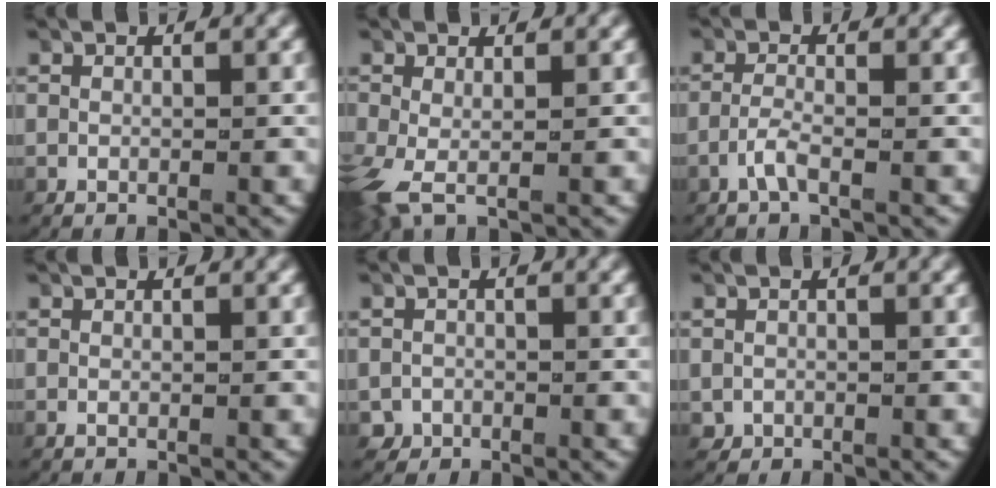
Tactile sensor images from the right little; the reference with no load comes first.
{"total": 2.1, "force": [-0.5, 1.0, 1.7], "torque": [-0.064, -0.018, -0.001]}
{"total": 1.7, "force": [-1.4, 0.2, 1.0], "torque": [-0.029, -0.009, -0.025]}
{"total": 0.0}
{"total": 2.2, "force": [-0.7, 2.1, 0.2], "torque": [-0.014, -0.019, -0.006]}
{"total": 1.3, "force": [-0.1, 1.3, 0.1], "torque": [-0.011, -0.009, 0.005]}